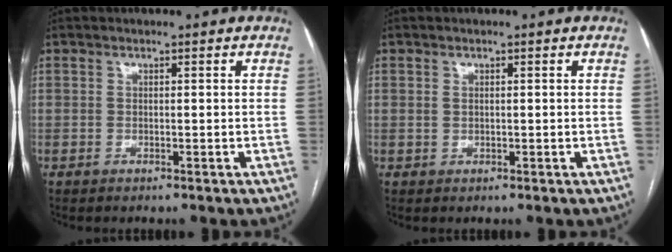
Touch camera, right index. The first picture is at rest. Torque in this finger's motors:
{"motor_torque": [-0.07, 0.11, -0.05, 0.00]}